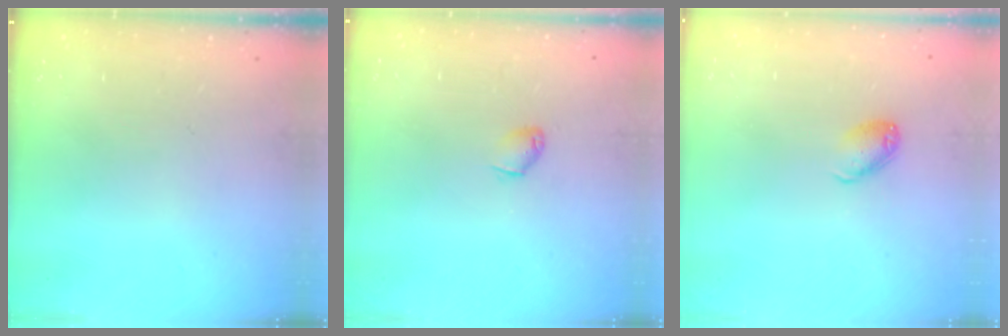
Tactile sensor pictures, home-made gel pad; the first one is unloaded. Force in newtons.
{"total": 3.3, "press": 3.2, "slide": 0.7}
{"total": 7.5, "press": 7.5, "slide": 1.1}